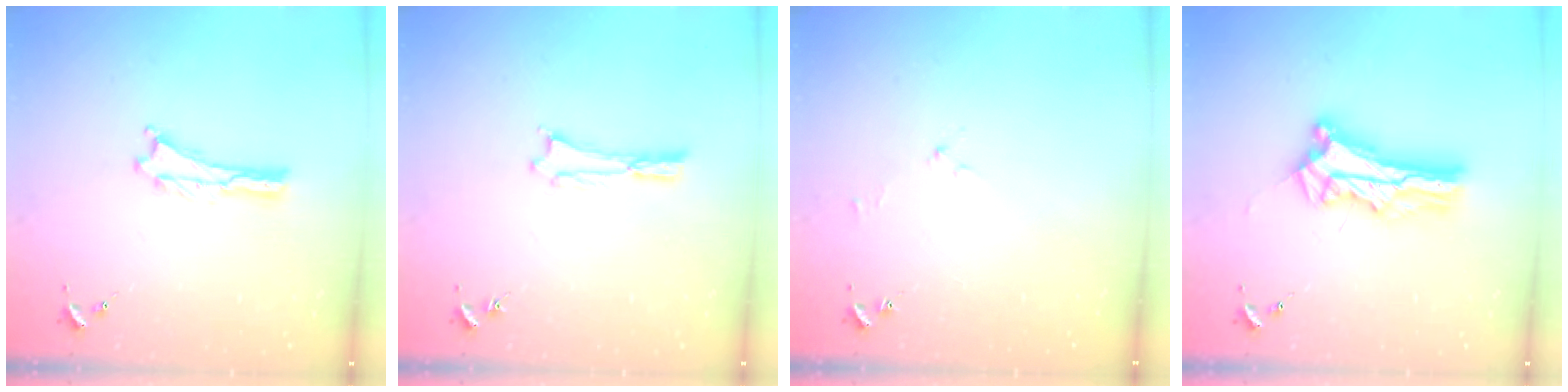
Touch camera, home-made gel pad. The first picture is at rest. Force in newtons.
{"total": 0.0}
{"total": 1.7, "press": 1.6, "slide": 0.3}
{"total": 10.1, "press": 10.0, "slide": 0.9}